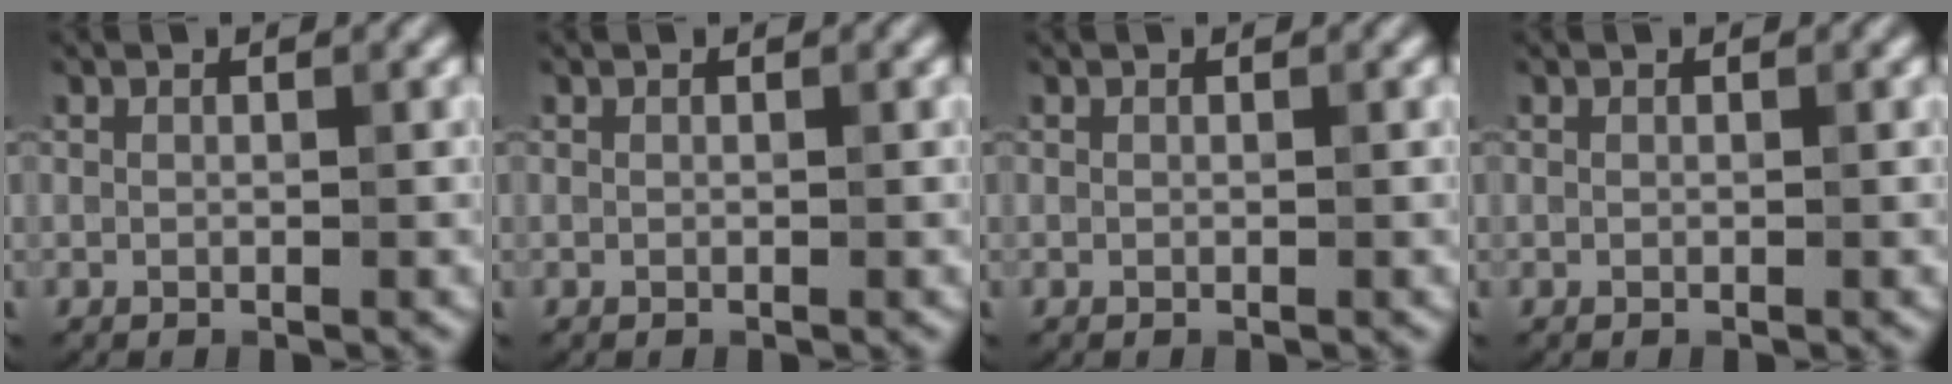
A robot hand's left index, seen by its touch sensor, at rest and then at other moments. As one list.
[{"total": 0.0}, {"total": 0.0}, {"total": 0.0}]